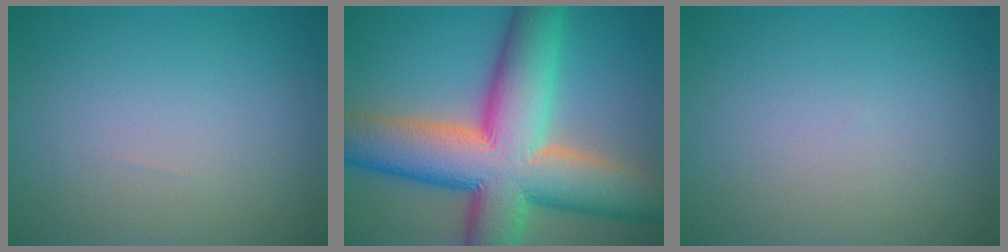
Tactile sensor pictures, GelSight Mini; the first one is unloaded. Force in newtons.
{"total": 15.9, "press": 15.9, "slide": 0.8}
{"total": 0.0}